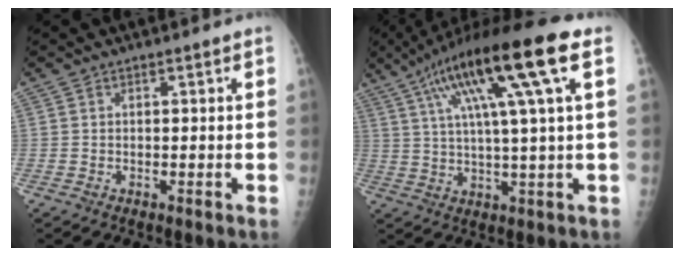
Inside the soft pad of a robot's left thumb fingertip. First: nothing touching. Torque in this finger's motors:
{"motor_torque": [0.55, 0.76, 1.89, -0.89, 0.63]}